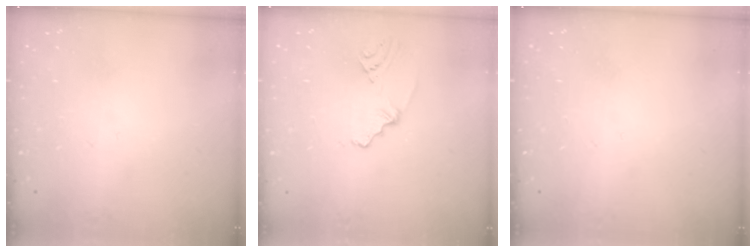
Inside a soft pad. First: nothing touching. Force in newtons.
{"total": 2.8, "press": 2.3, "slide": 1.5}
{"total": 0.0}